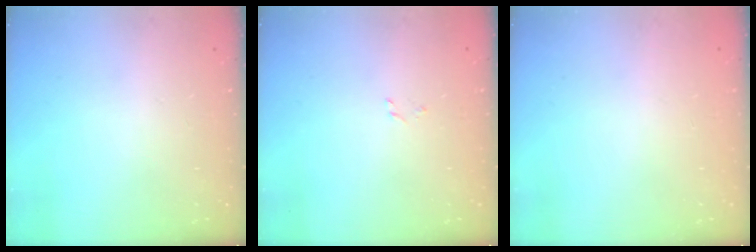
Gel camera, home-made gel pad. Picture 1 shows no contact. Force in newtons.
{"total": 1.6, "press": 1.5, "slide": 0.3}
{"total": 0.0}